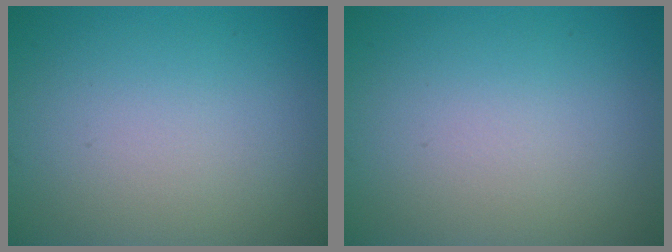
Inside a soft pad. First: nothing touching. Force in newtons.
{"total": 0.0}